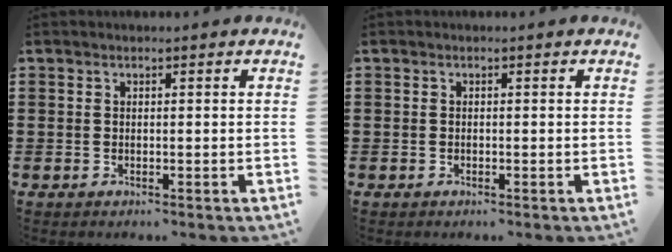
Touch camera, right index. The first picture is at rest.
{"total": 0.0}